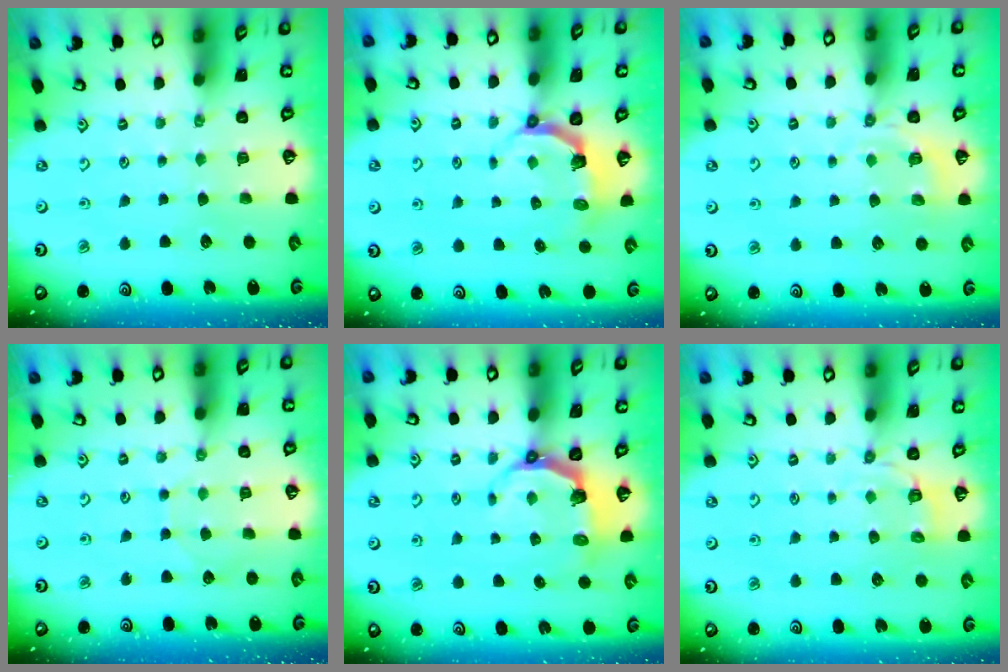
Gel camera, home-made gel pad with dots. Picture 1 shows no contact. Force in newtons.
{"total": 4.3, "press": 2.8, "slide": 3.2}
{"total": 4.8, "press": 4.5, "slide": 1.7}
{"total": 5.4, "press": 5.4, "slide": 0.1}
{"total": 5.6, "press": 4.0, "slide": 4.0}
{"total": 2.7, "press": 1.4, "slide": 2.3}